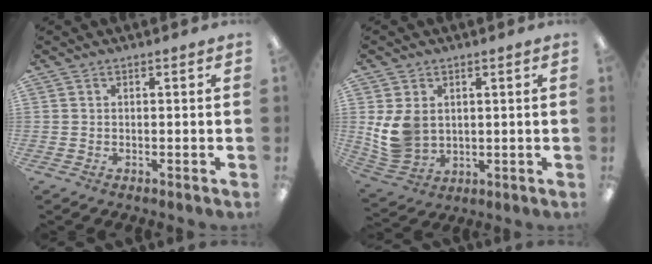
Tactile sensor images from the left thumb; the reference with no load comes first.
{"total": 9.2, "force": [1.8, 7.4, 5.1], "torque": [-0.120, 0.008, 0.040]}